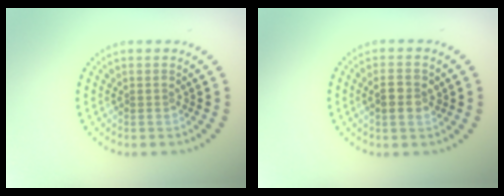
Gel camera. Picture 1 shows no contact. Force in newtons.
{"total": 2.5, "press": 2.5, "slide": 0.4}